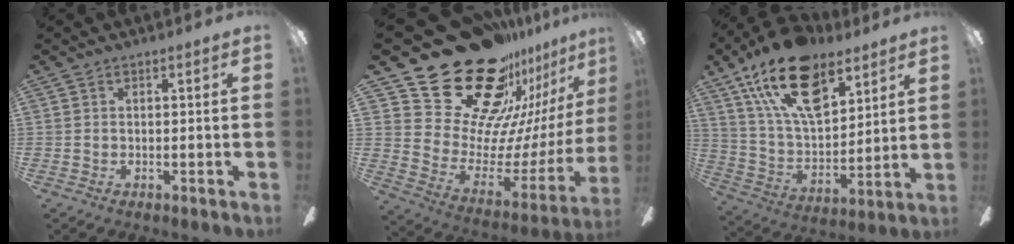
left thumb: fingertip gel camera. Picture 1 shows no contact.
{"total": 30.8, "force": [21.9, 15.8, 14.8], "torque": [-0.213, -0.177, 0.435]}
{"total": 22.1, "force": [12.8, 11.6, 13.8], "torque": [-0.254, -0.061, 0.225]}